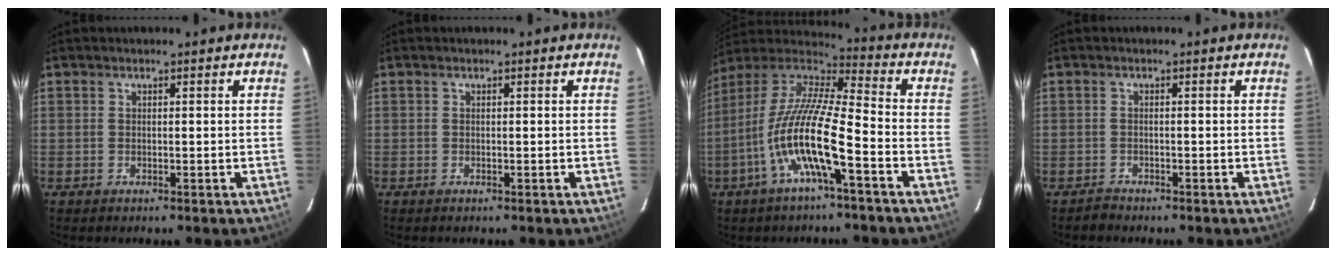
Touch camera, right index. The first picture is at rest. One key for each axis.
{"total": 0.0}
{"total": 15.7, "fx": -6.2, "fy": 2.2, "fz": 14.2, "tx": -0.266, "ty": -0.011, "tz": -0.126}
{"total": 1.4, "fx": -1.2, "fy": 0.5, "fz": -0.3, "tx": 0.001, "ty": 0.006, "tz": -0.023}